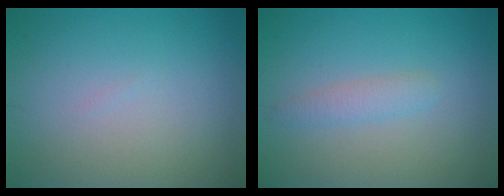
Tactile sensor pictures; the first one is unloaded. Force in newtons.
{"total": 1.6, "press": 1.6, "slide": 0.1}